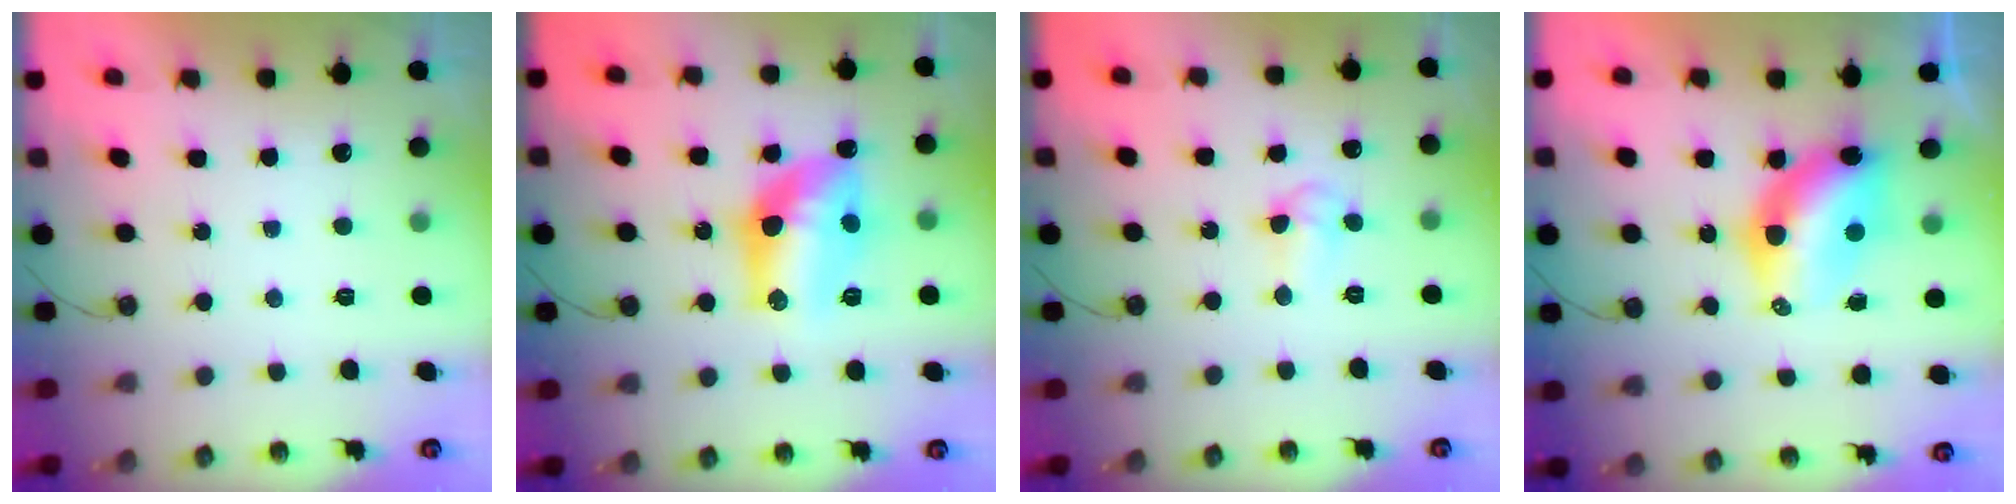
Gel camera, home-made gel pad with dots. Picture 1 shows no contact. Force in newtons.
{"total": 13.0, "press": 13.0, "slide": 1.0}
{"total": 5.8, "press": 4.5, "slide": 3.7}
{"total": 8.4, "press": 8.4, "slide": 0.5}